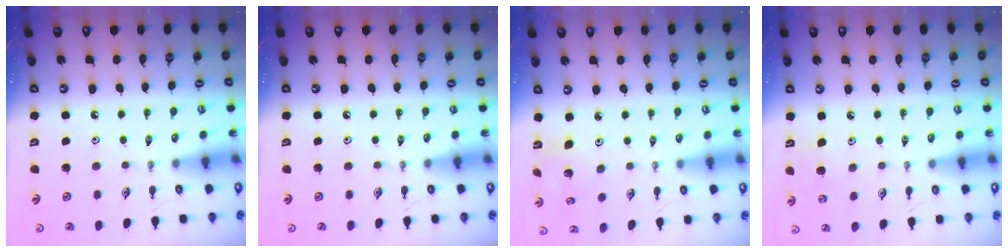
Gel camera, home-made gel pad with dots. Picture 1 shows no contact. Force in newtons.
{"total": 0.0}
{"total": 2.7, "press": 2.7, "slide": 0.1}
{"total": 6.9, "press": 6.7, "slide": 1.6}